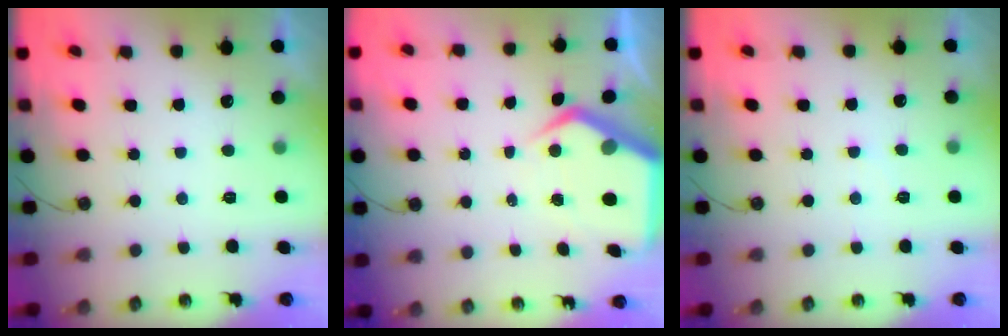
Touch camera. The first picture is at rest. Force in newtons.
{"total": 7.4, "press": 7.3, "slide": 0.8}
{"total": 4.0, "press": 3.9, "slide": 0.6}